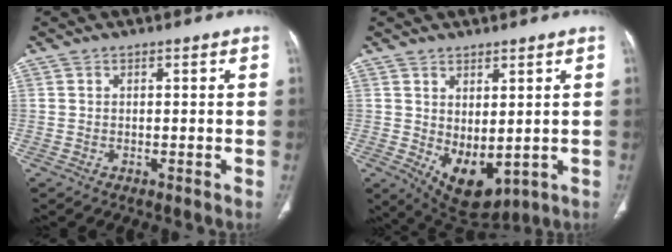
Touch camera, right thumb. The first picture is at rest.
{"total": 8.8, "force": [-0.5, 4.8, 7.4], "torque": [-0.103, -0.014, 0.021]}